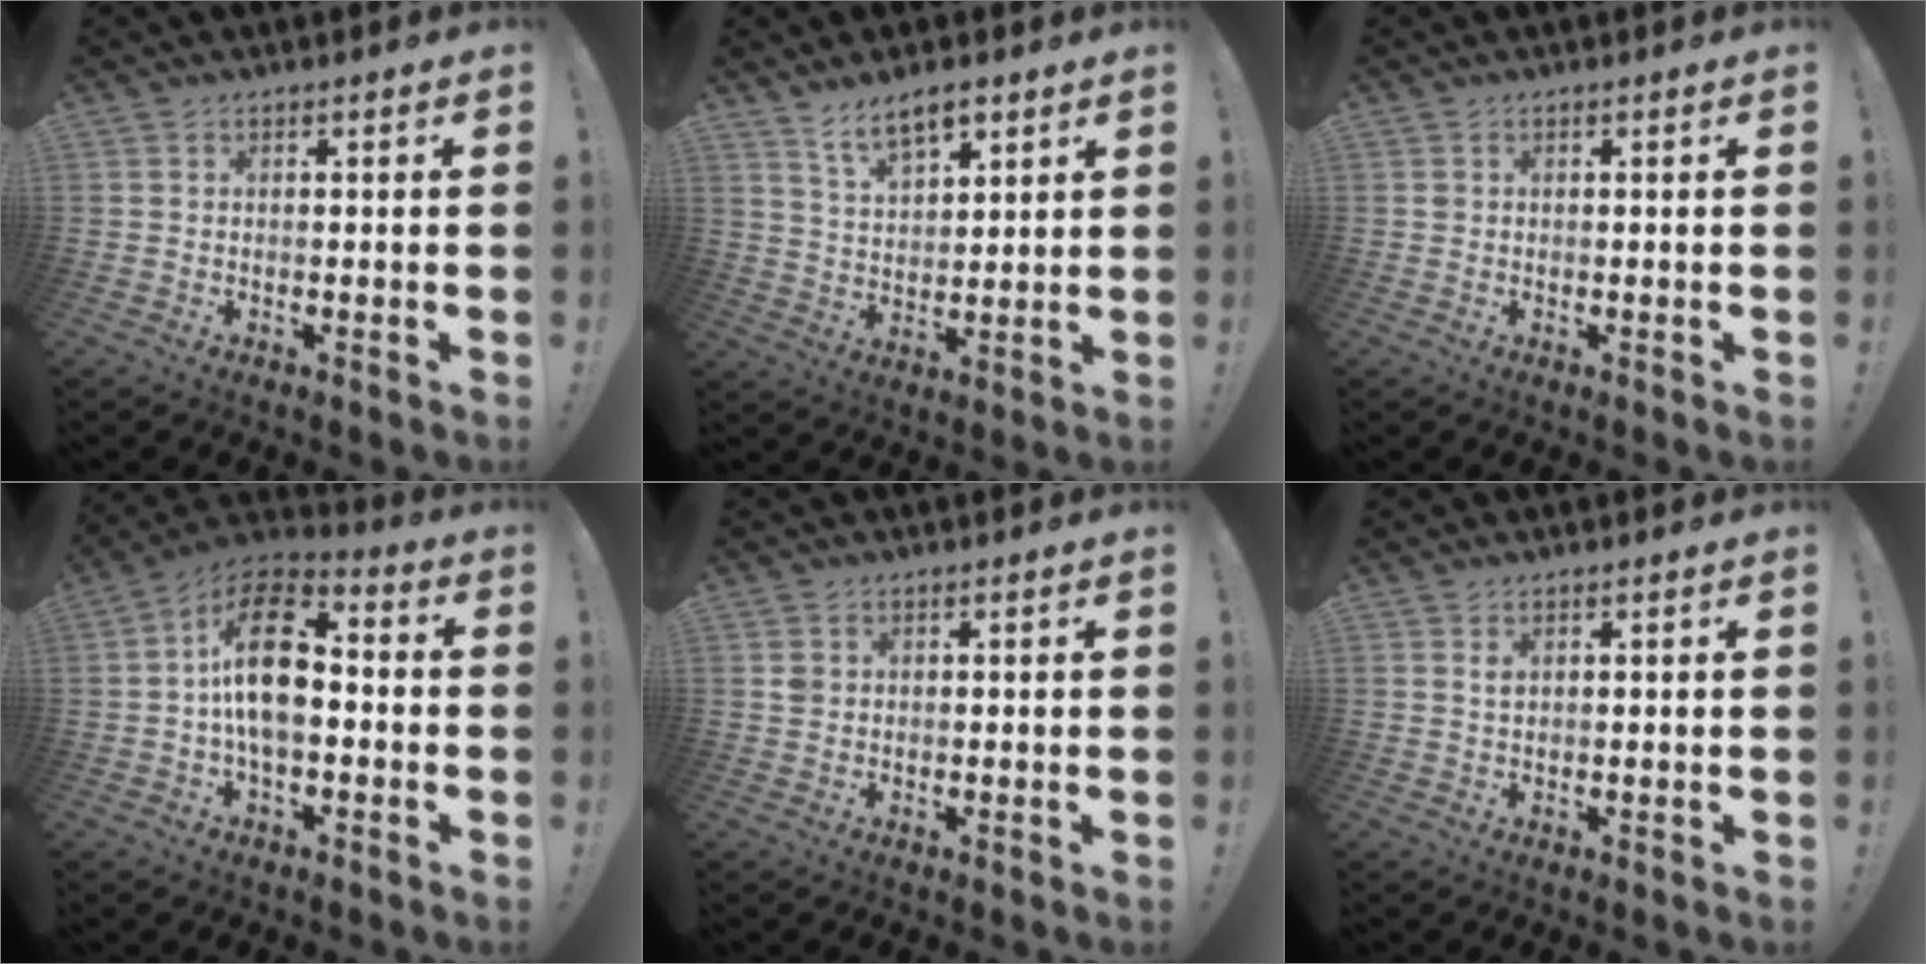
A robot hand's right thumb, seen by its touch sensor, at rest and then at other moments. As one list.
[{"total": 8.9, "force": [6.1, 4.2, 4.8], "torque": [-0.075, -0.027, 0.114]}, {"total": 0.7, "force": [0.2, 0.6, 0.1], "torque": [0.004, 0.000, 0.002]}, {"total": 16.8, "force": [0.0, 10.0, 13.5], "torque": [-0.227, 0.013, -0.001]}, {"total": 1.7, "force": [0.5, 1.5, 0.8], "torque": [-0.009, 0.001, 0.010]}, {"total": 1.1, "force": [0.5, 0.5, 0.8], "torque": [-0.009, -0.002, 0.008]}]